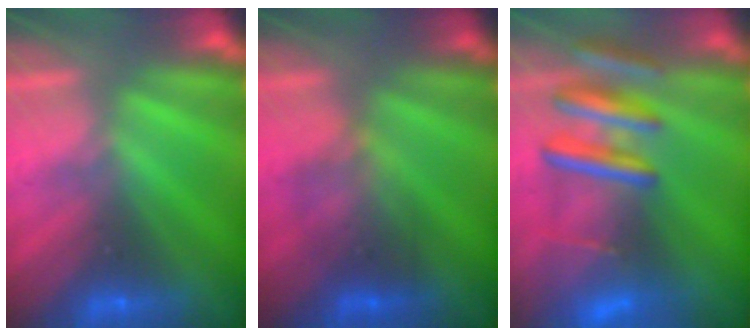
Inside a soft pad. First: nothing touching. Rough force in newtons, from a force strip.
{"total": 2.4}
{"total": 9.6}